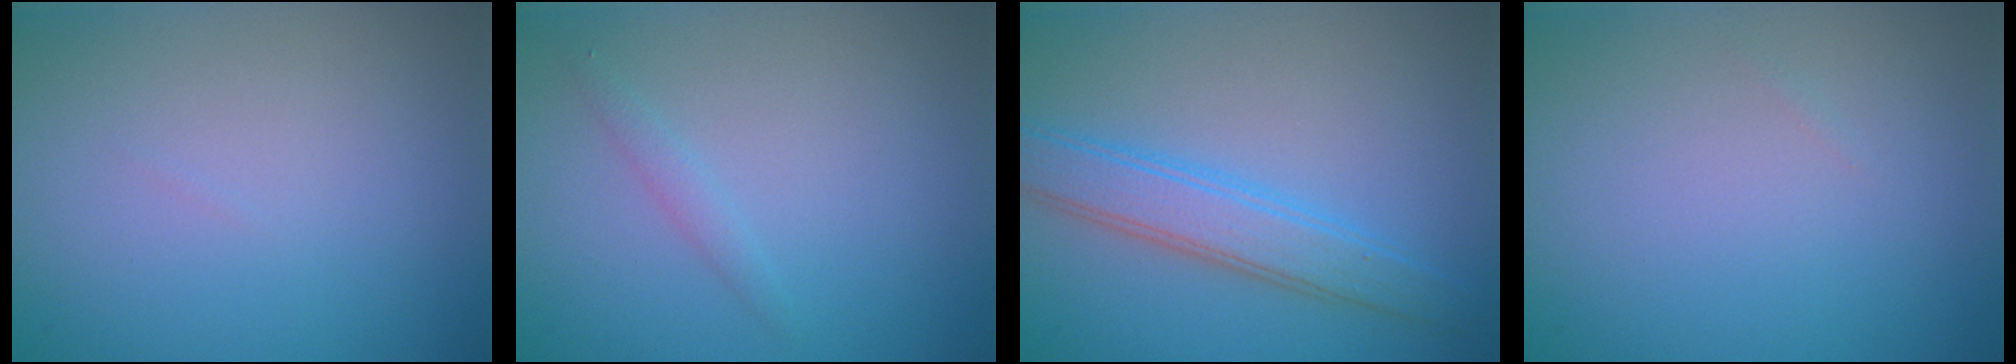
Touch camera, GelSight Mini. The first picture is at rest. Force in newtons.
{"total": 0.9, "press": 0.9, "slide": 0.1}
{"total": 4.1, "press": 4.1, "slide": 0.1}
{"total": 0.0}